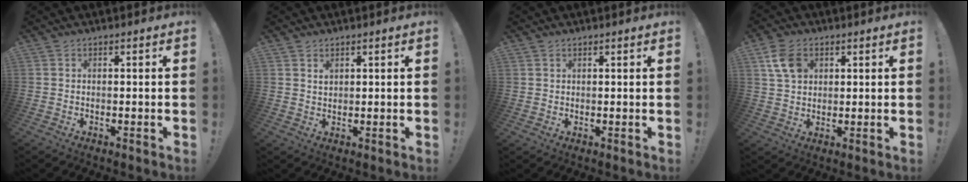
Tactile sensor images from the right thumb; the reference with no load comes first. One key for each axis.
{"total": 1.8, "fx": 1.2, "fy": 1.0, "fz": 0.7, "tx": -0.001, "ty": -0.007, "tz": 0.020}
{"total": 3.3, "fx": 1.7, "fy": 2.8, "fz": 0.3, "tx": 0.001, "ty": -0.008, "tz": 0.031}
{"total": 8.3, "fx": 3.3, "fy": 6.1, "fz": 4.6, "tx": -0.087, "ty": -0.003, "tz": 0.066}